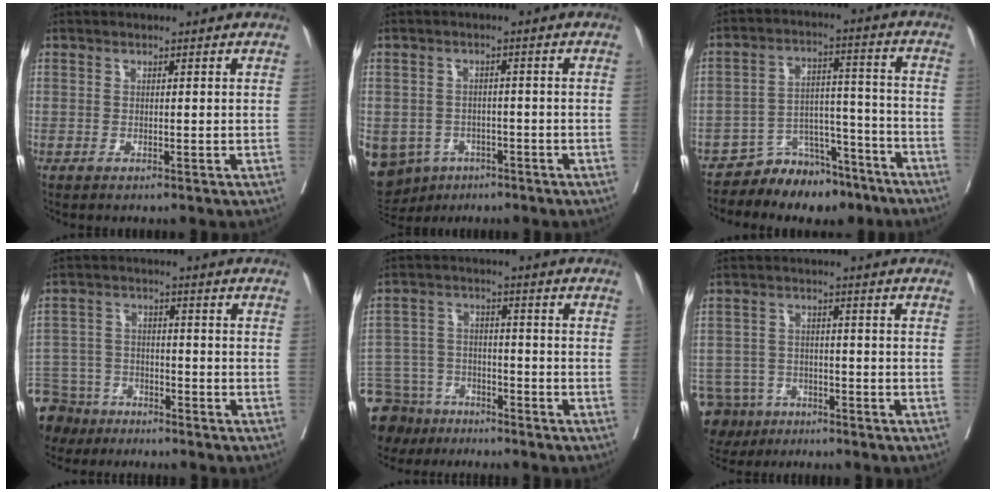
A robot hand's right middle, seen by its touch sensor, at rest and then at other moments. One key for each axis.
{"total": 13.2, "fx": -6.6, "fy": 10.6, "fz": 4.1, "tx": -0.126, "ty": 0.000, "tz": -0.084}
{"total": 9.7, "fx": -8.2, "fy": 4.7, "fz": 2.1, "tx": -0.019, "ty": 0.051, "tz": -0.132}
{"total": 12.2, "fx": -9.6, "fy": 7.1, "fz": 2.6, "tx": -0.081, "ty": 0.000, "tz": -0.164}
{"total": 15.1, "fx": -11.8, "fy": 8.5, "fz": 4.2, "tx": -0.115, "ty": 0.007, "tz": -0.187}
{"total": 9.8, "fx": -6.7, "fy": 6.8, "fz": 2.2, "tx": -0.056, "ty": -0.001, "tz": -0.107}